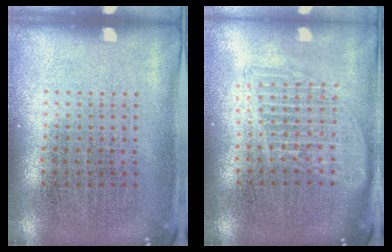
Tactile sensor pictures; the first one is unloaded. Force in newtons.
{"total": 1.6, "press": 1.4, "slide": 0.7}